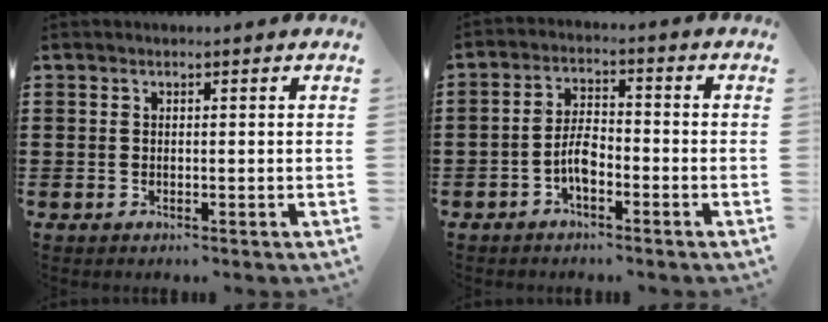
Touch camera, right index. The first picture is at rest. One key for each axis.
{"total": 4.4, "fx": -2.0, "fy": 1.9, "fz": 3.5, "tx": -0.083, "ty": 0.001, "tz": -0.044}